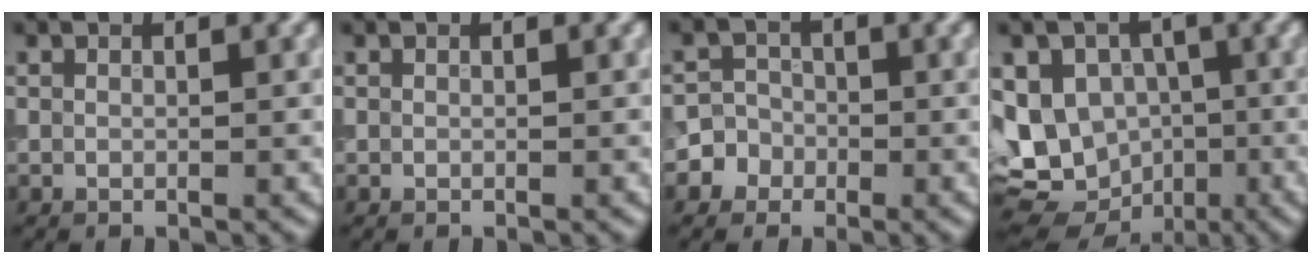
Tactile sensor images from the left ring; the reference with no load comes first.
{"total": 0.0}
{"total": 3.5, "force": [-1.6, 3.1, 0.3], "torque": [0.031, 0.005, -0.039]}
{"total": 13.3, "force": [-2.8, 11.3, 6.4], "torque": [-0.106, -0.017, -0.060]}